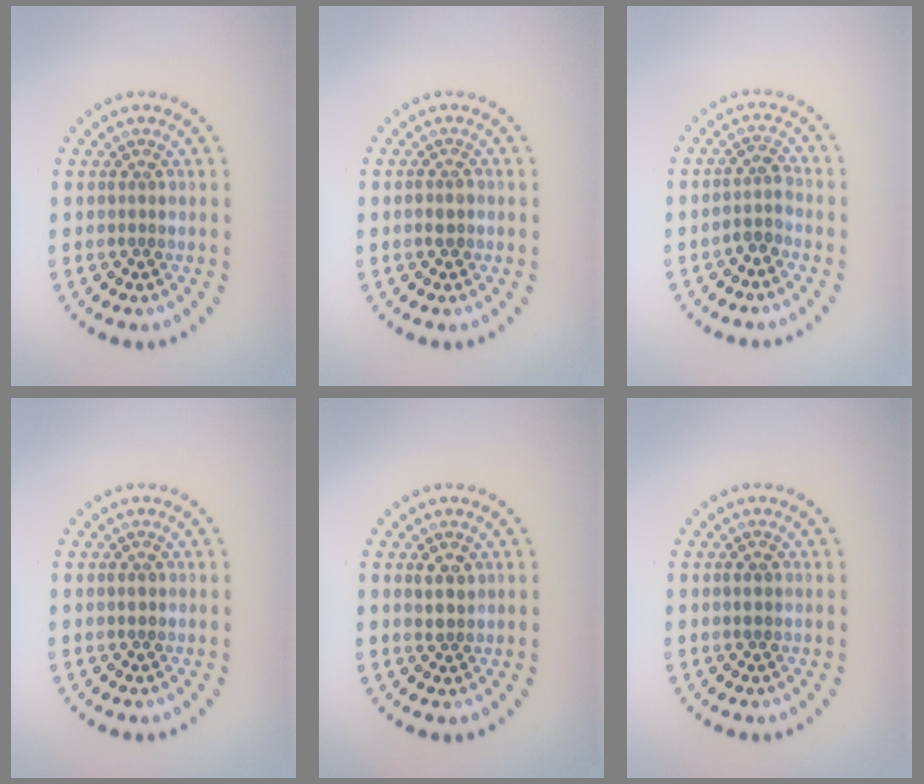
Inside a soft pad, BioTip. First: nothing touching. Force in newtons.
{"total": 1.2, "press": 1.1, "slide": 0.5}
{"total": 1.8, "press": 1.4, "slide": 1.0}
{"total": 0.8, "press": 0.8, "slide": 0.1}
{"total": 1.5, "press": 1.4, "slide": 0.6}
{"total": 1.1, "press": 1.1, "slide": 0.2}